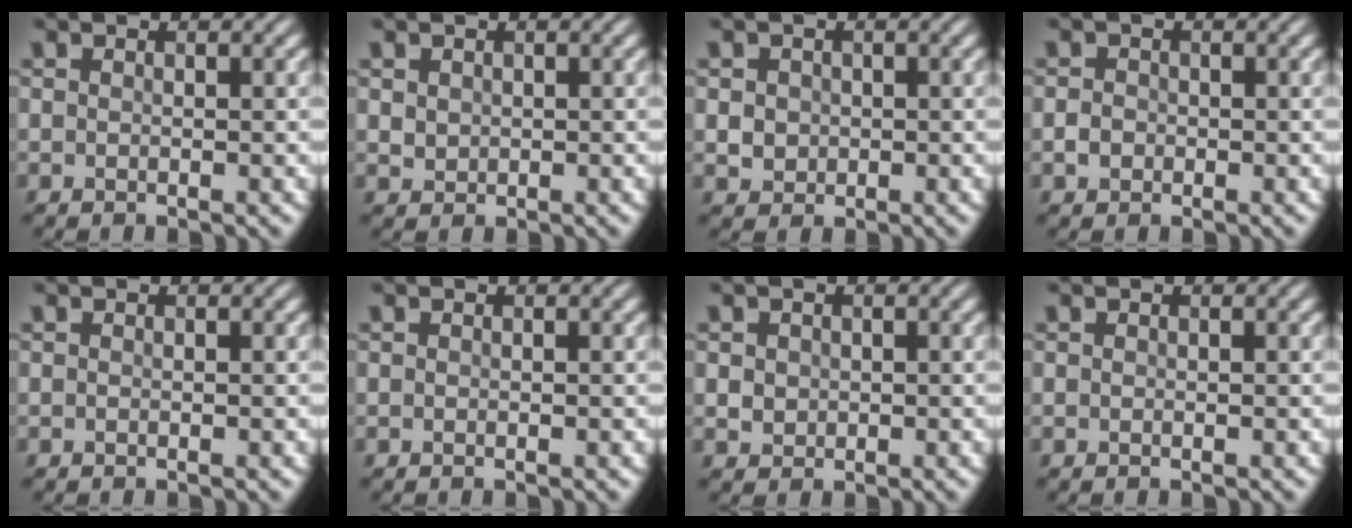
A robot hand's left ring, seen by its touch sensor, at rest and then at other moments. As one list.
[{"total": 0.9, "force": [0.2, 0.9, 0.1], "torque": [0.000, 0.004, 0.015]}, {"total": 1.6, "force": [-0.2, 1.5, 0.4], "torque": [-0.007, 0.002, 0.011]}, {"total": 1.3, "force": [-0.8, 1.0, 0.3], "torque": [-0.004, 0.005, -0.013]}, {"total": 0.0}, {"total": 0.0}, {"total": 1.1, "force": [-0.1, 1.1, 0.2], "torque": [0.000, 0.001, 0.008]}, {"total": 0.0}]